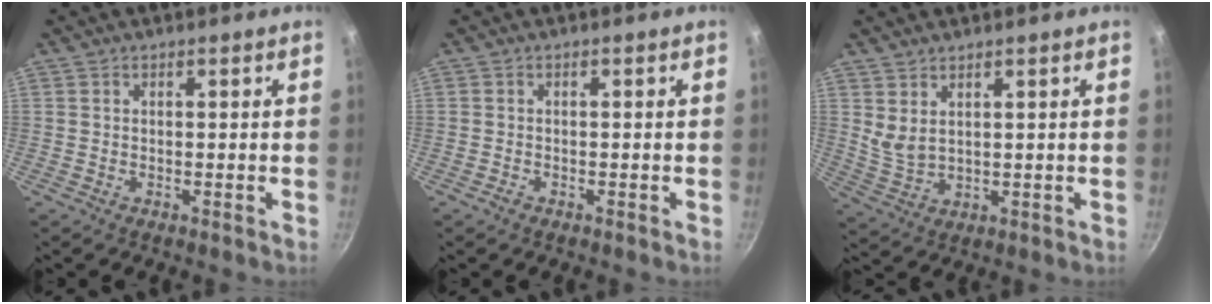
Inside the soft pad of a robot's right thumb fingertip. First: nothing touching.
{"total": 1.2, "force": [-0.8, 0.7, 0.5], "torque": [-0.008, 0.004, -0.014]}
{"total": 4.0, "force": [2.4, 1.9, 2.5], "torque": [-0.046, -0.024, 0.056]}